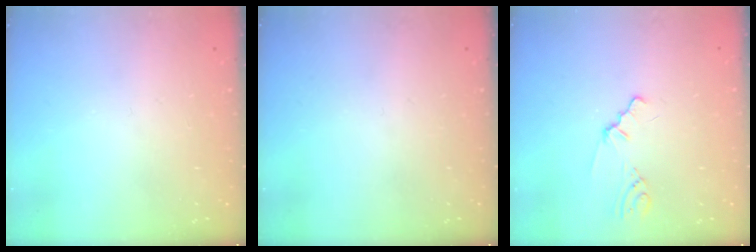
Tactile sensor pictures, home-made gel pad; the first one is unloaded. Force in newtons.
{"total": 0.0}
{"total": 0.8, "press": 0.8, "slide": 0.2}